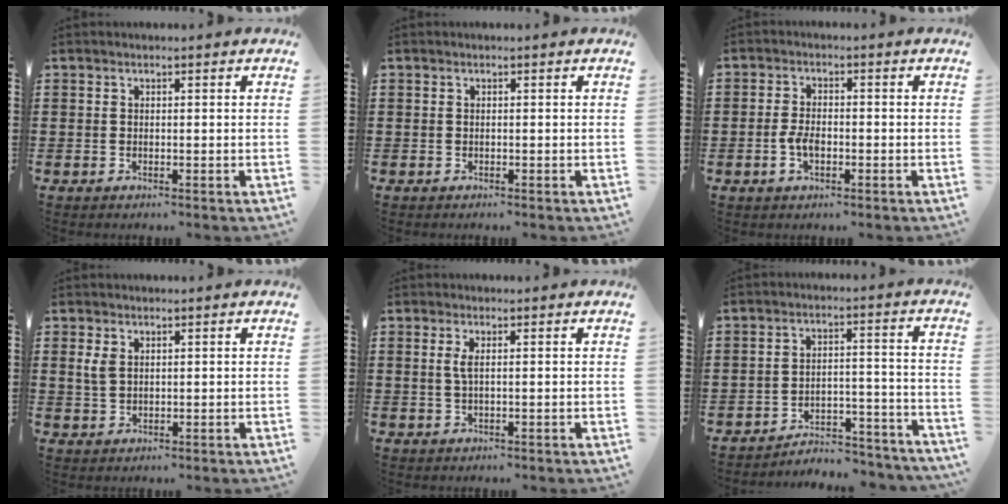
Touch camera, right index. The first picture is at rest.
{"total": 0.0}
{"total": 3.0, "force": [-1.0, 1.4, 2.5], "torque": [-0.062, -0.006, -0.021]}
{"total": 2.5, "force": [1.1, 1.5, 1.7], "torque": [-0.038, 0.006, 0.020]}
{"total": 1.8, "force": [0.3, 0.3, 1.7], "torque": [-0.035, 0.000, 0.004]}
{"total": 4.8, "force": [-4.7, 0.7, 0.9], "torque": [-0.017, 0.009, -0.096]}